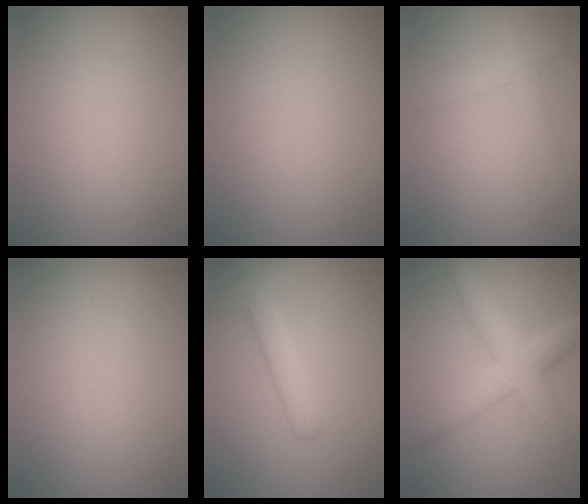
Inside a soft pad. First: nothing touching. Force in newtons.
{"total": 0.0}
{"total": 1.6, "press": 1.6, "slide": 0.2}
{"total": 0.0}
{"total": 3.0, "press": 3.0, "slide": 0.2}
{"total": 4.9, "press": 4.9, "slide": 0.1}